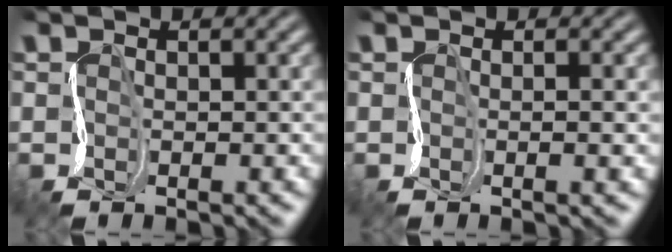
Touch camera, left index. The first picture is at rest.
{"total": 1.1, "force": [0.4, 0.3, 0.9], "torque": [-0.005, 0.006, 0.003]}